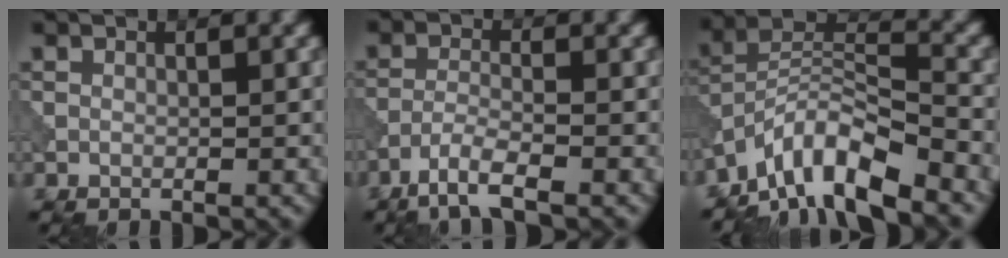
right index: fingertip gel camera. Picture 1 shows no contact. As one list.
[{"total": 3.5, "force": [-2.5, 0.4, 2.3], "torque": [-0.049, -0.002, -0.060]}, {"total": 8.3, "force": [-6.6, 2.2, 4.6], "torque": [-0.069, 0.007, -0.133]}]